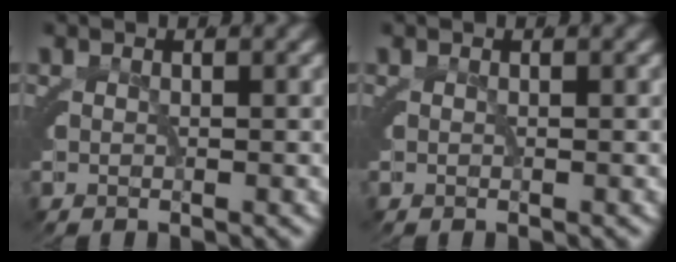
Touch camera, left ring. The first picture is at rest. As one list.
[{"total": 0.0}]